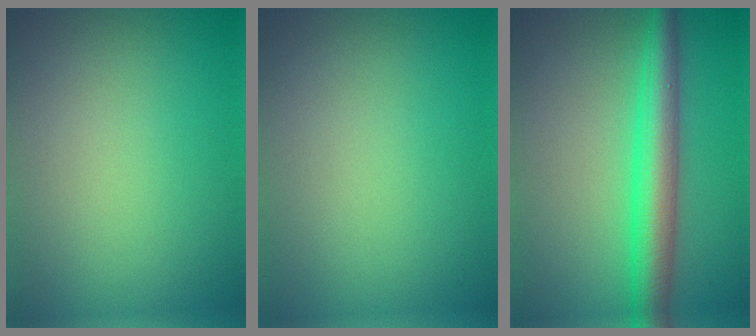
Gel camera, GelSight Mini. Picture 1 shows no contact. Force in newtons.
{"total": 0.0}
{"total": 5.7, "press": 5.7, "slide": 0.0}